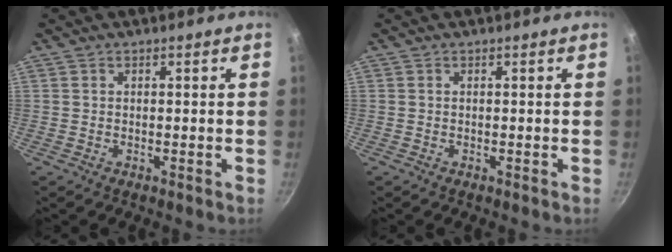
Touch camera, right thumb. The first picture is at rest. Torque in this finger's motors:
{"motor_torque": [0.01, -0.12, 0.12, 0.40, 0.02]}